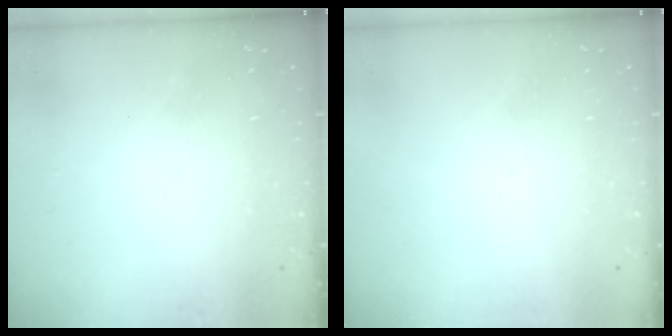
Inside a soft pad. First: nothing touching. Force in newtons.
{"total": 0.0}